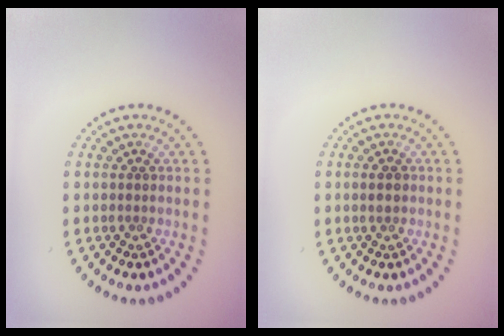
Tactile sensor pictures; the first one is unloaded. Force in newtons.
{"total": 1.1, "press": 1.1, "slide": 0.2}